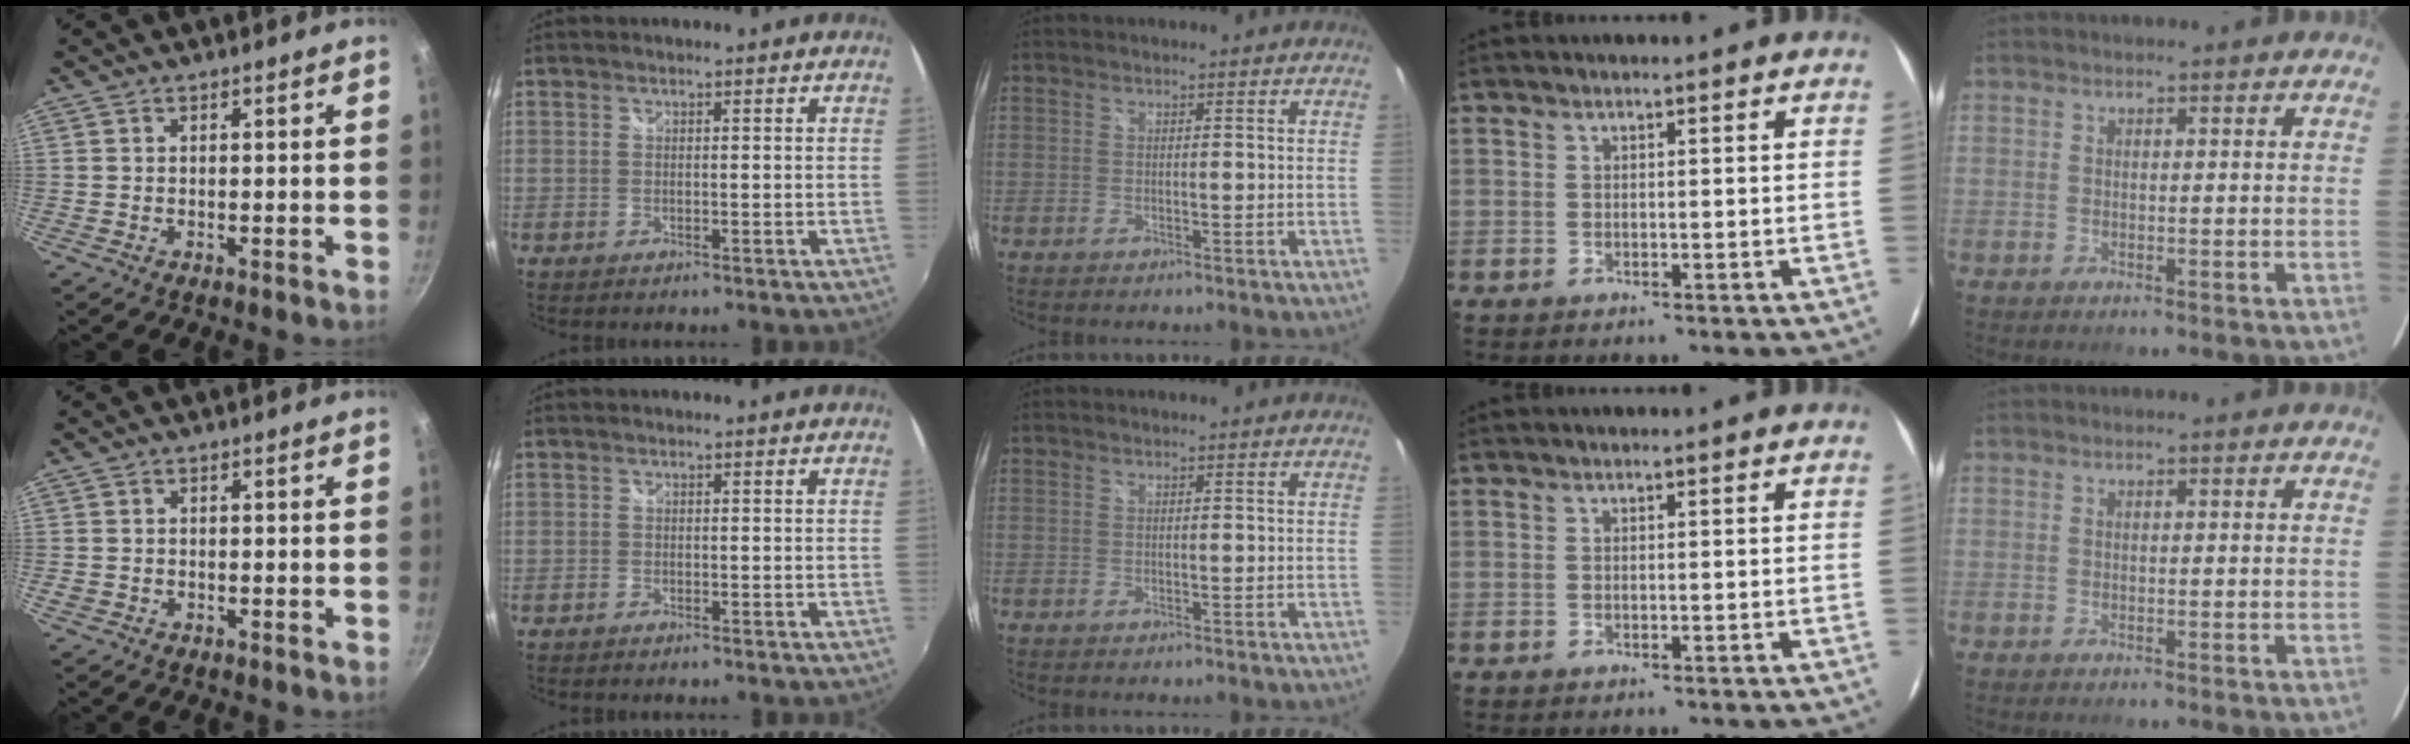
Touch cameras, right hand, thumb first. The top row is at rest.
{"thumb": {"total": 0.9, "force": [-0.4, 0.7, 0.4], "torque": [-0.008, 0.002, -0.004]}, "index": {"total": 0.5, "force": [-0.5, 0.2, 0.1], "torque": [-0.003, -0.003, -0.012]}}